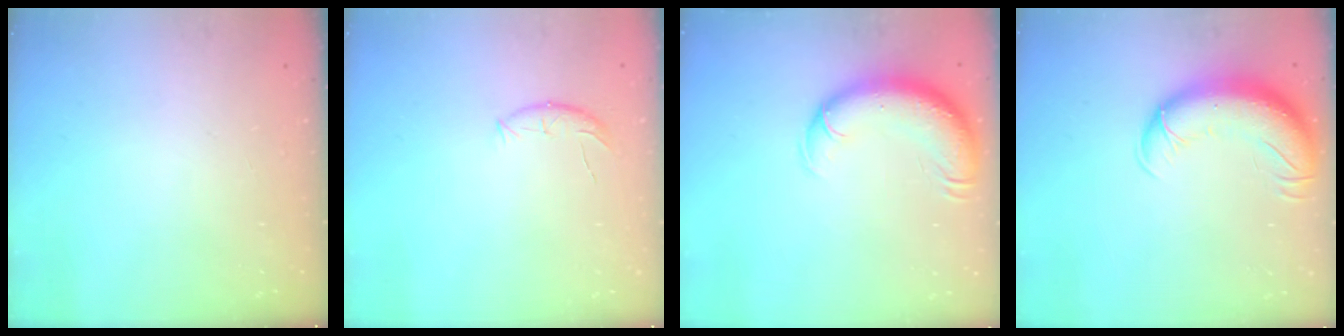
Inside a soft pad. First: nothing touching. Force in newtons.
{"total": 7.7, "press": 7.6, "slide": 1.5}
{"total": 12.3, "press": 11.9, "slide": 3.3}
{"total": 13.6, "press": 13.1, "slide": 3.4}